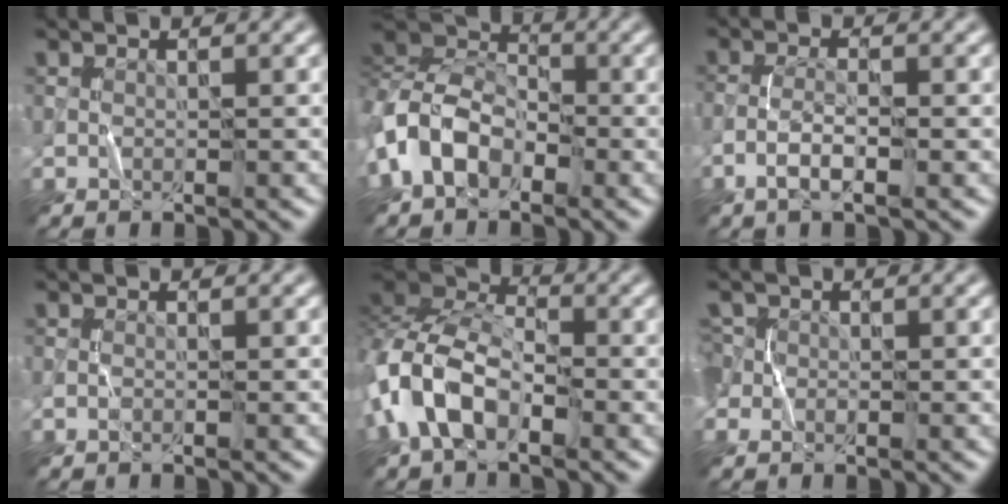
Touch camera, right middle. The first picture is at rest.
{"total": 7.2, "force": [-2.4, 5.1, 4.4], "torque": [-0.101, 0.011, -0.070]}
{"total": 2.1, "force": [-1.2, 0.4, 1.7], "torque": [-0.040, 0.004, -0.030]}
{"total": 0.0}
{"total": 8.5, "force": [-3.8, 4.8, 6.0], "torque": [-0.137, 0.008, -0.090]}
{"total": 2.4, "force": [0.2, 2.1, 1.1], "torque": [-0.026, 0.007, 0.001]}